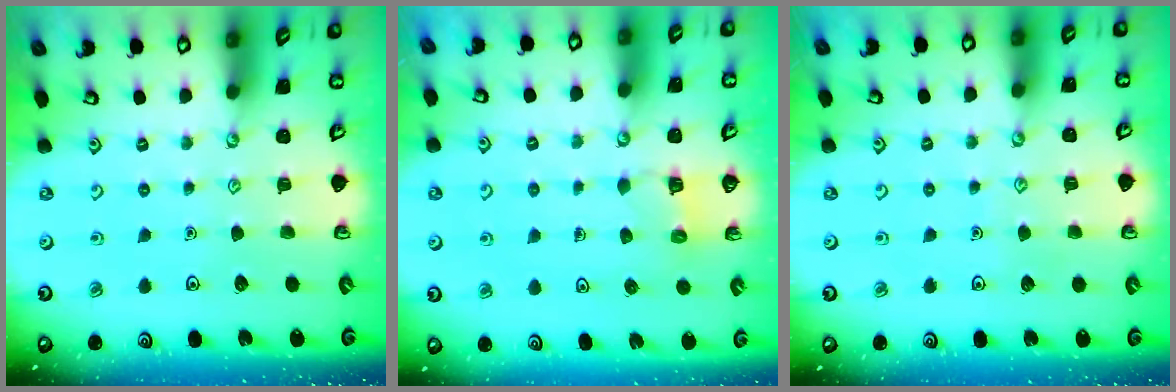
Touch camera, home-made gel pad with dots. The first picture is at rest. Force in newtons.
{"total": 3.4, "press": 3.4, "slide": 0.2}
{"total": 3.7, "press": 3.7, "slide": 0.3}